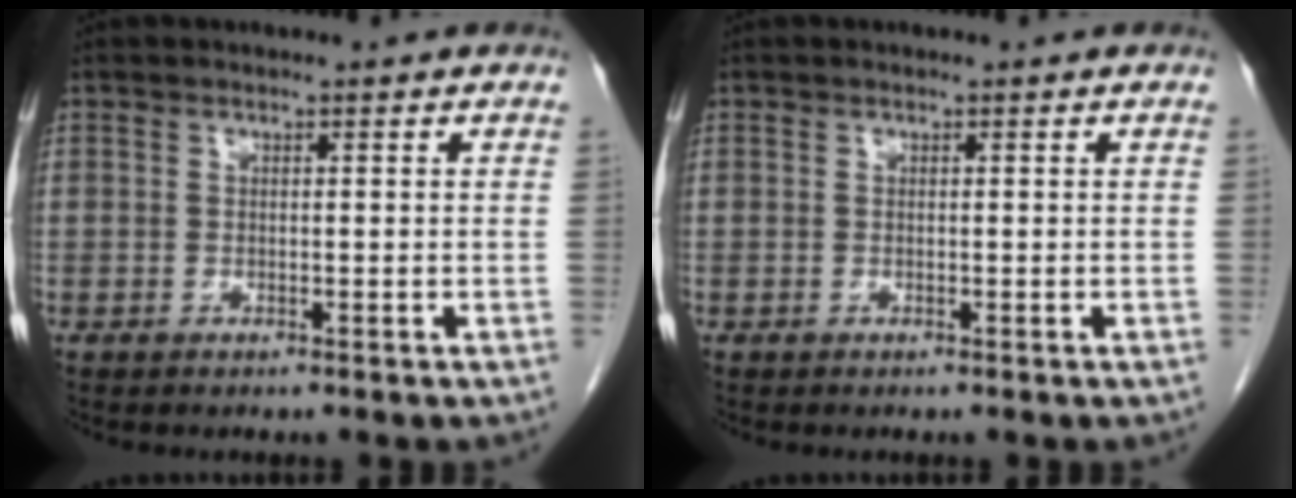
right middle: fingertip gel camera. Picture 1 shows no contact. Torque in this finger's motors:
{"motor_torque": [-0.01, 0.00, 0.00, 0.00]}